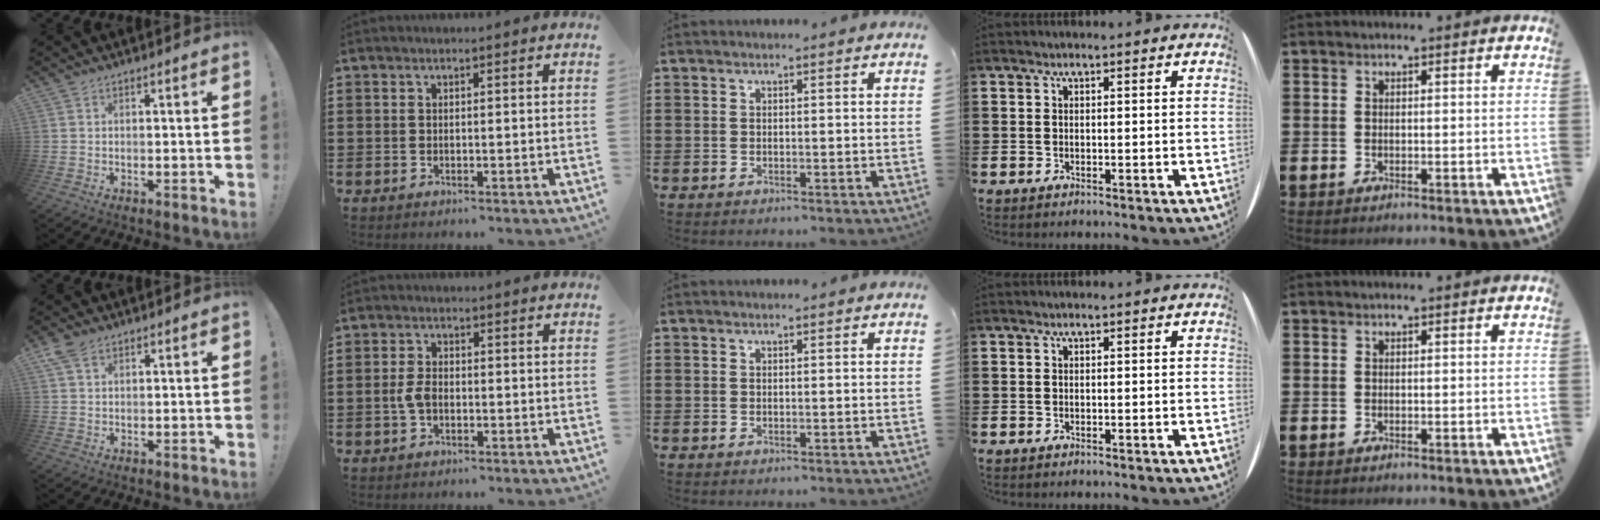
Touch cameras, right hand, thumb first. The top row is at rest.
{"thumb": {"total": 4.2, "force": [2.4, 2.2, 2.7], "torque": [-0.049, -0.005, 0.047]}, "index": {"total": 3.1, "force": [-0.8, 1.7, 2.6], "torque": [-0.071, -0.008, -0.019]}}